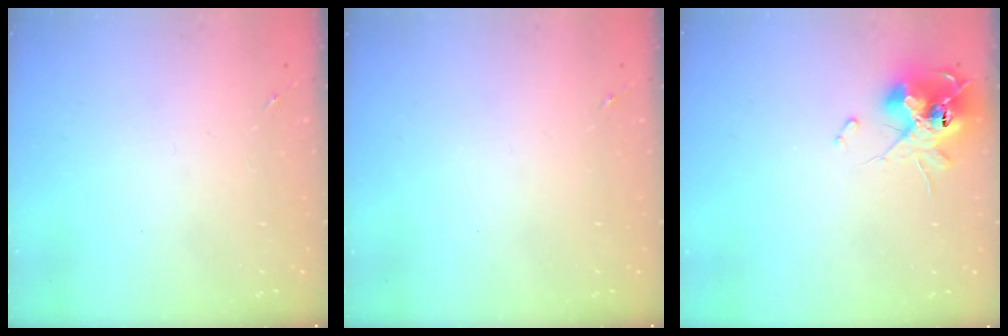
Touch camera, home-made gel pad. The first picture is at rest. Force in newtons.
{"total": 0.0}
{"total": 13.8, "press": 13.8, "slide": 1.5}